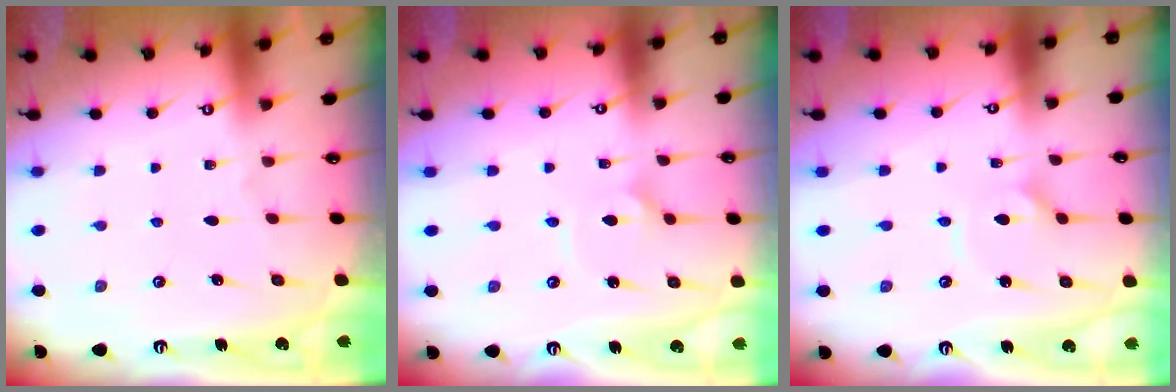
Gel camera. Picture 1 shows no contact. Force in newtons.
{"total": 2.0, "press": 2.0, "slide": 0.1}
{"total": 2.3, "press": 2.2, "slide": 0.7}